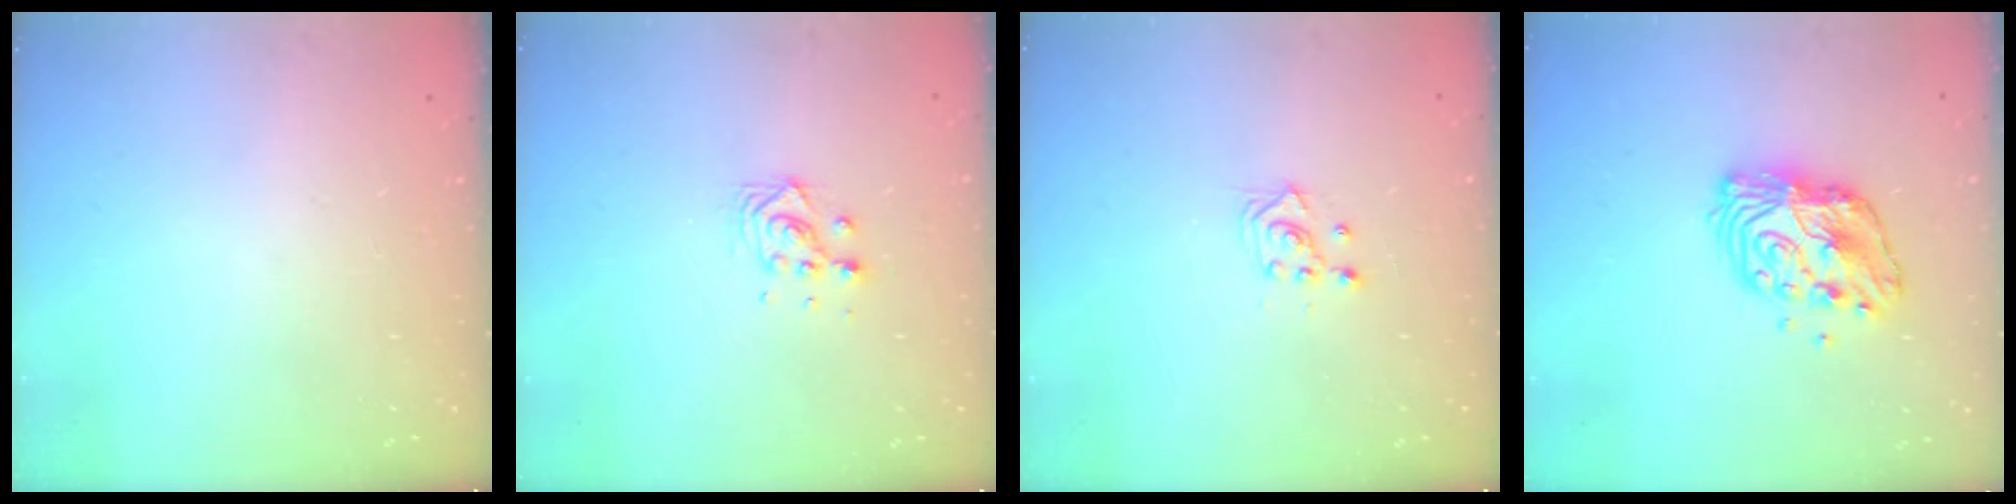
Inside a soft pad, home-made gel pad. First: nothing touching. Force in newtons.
{"total": 5.1, "press": 5.1, "slide": 0.1}
{"total": 2.4, "press": 2.2, "slide": 0.8}
{"total": 11.9, "press": 11.9, "slide": 0.8}